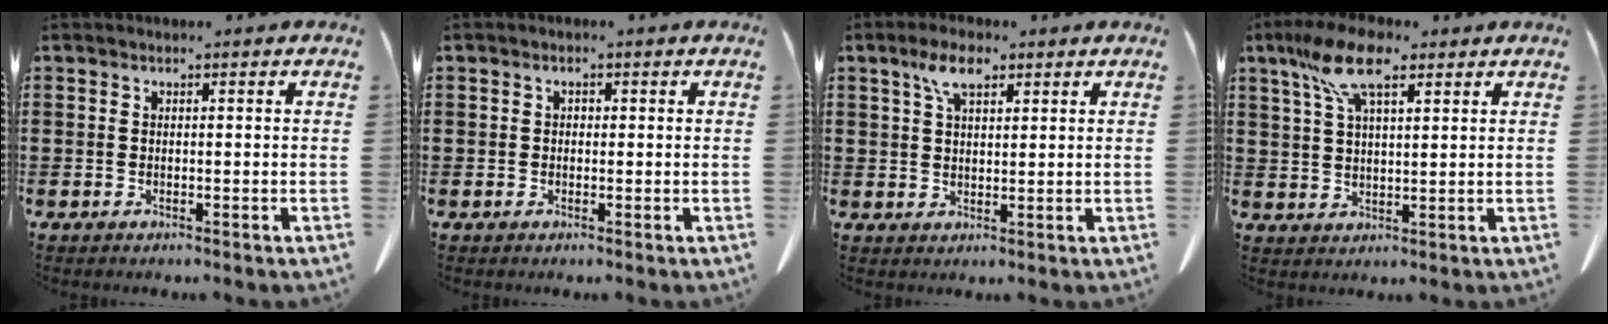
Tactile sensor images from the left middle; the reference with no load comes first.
{"total": 0.6, "force": [0.1, 0.5, 0.4], "torque": [-0.010, 0.002, 0.002]}
{"total": 5.1, "force": [2.9, 2.2, 3.6], "torque": [-0.080, 0.007, 0.052]}
{"total": 8.8, "force": [5.2, 2.9, 6.5], "torque": [-0.148, 0.002, 0.093]}